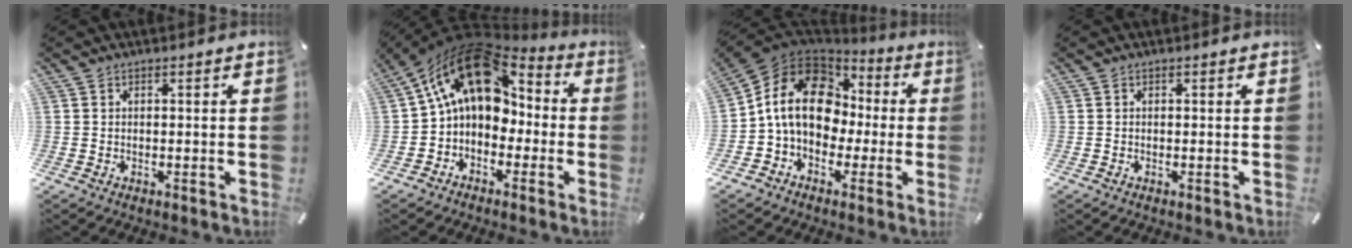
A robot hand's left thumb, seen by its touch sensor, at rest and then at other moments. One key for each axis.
{"total": 16.2, "fx": 4.2, "fy": 11.7, "fz": 10.4, "tx": -0.184, "ty": -0.015, "tz": 0.071}
{"total": 16.9, "fx": 0.3, "fy": 13.6, "fz": 10.0, "tx": -0.210, "ty": 0.018, "tz": 0.006}
{"total": 0.0}